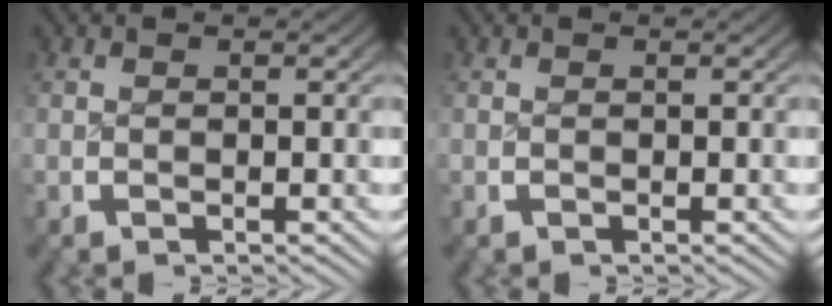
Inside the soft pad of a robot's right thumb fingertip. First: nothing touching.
{"total": 0.0}